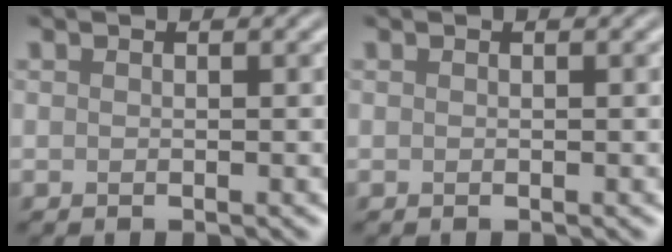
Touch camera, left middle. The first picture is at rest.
{"total": 0.0}